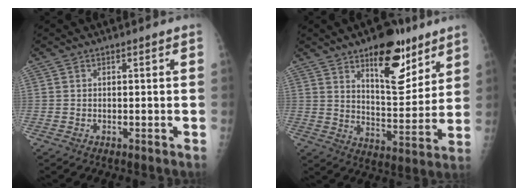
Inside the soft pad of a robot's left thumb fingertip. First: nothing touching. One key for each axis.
{"total": 15.4, "fx": 9.4, "fy": 6.6, "fz": 10.3, "tx": -0.106, "ty": -0.059, "tz": 0.146}